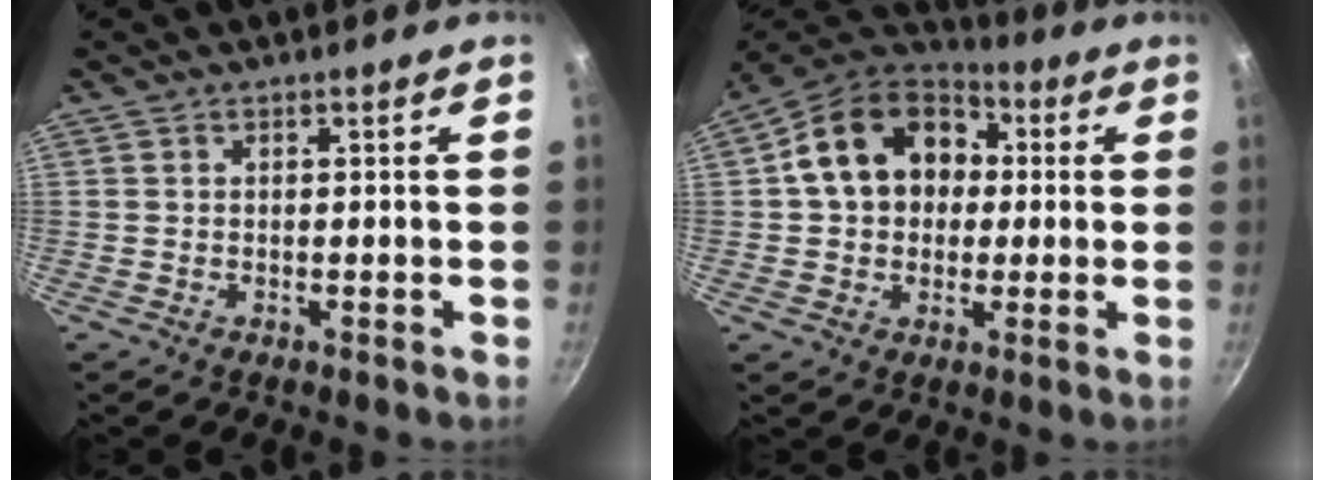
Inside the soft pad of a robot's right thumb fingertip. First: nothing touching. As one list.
[{"total": 17.7, "force": [3.0, 13.9, 10.7], "torque": [-0.157, 0.033, 0.037]}]